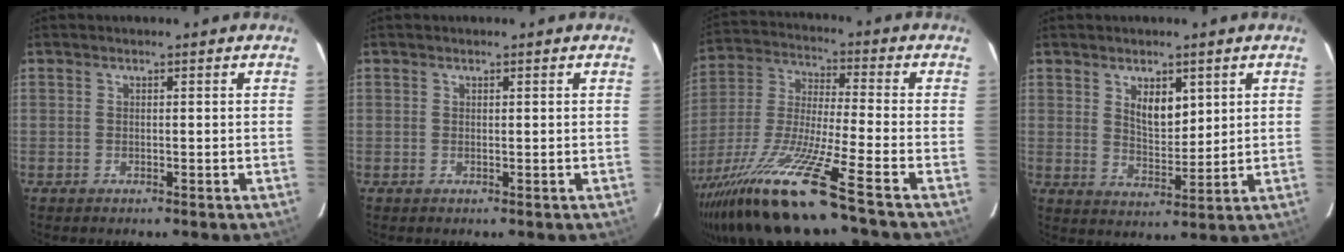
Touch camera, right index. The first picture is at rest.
{"total": 0.0}
{"total": 18.3, "force": [-12.6, -1.0, 13.3], "torque": [-0.289, -0.045, -0.239]}
{"total": 5.4, "force": [2.5, 2.5, 4.1], "torque": [-0.071, -0.005, 0.048]}